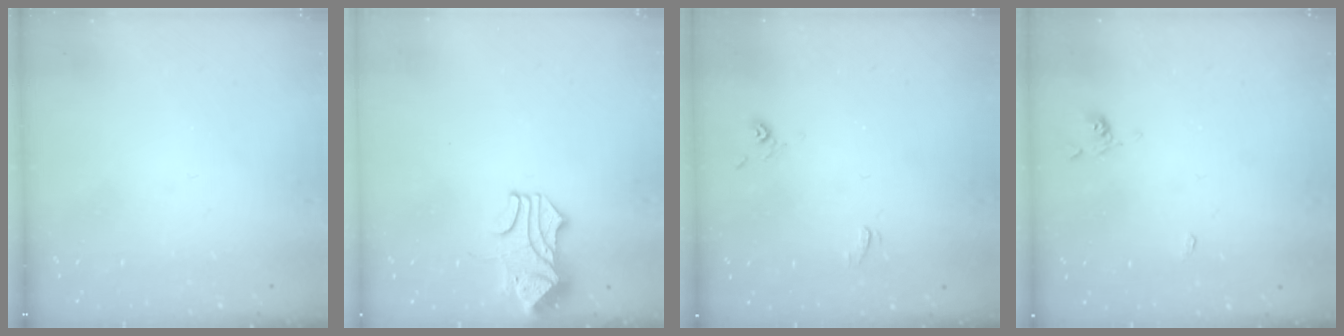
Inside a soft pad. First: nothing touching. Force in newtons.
{"total": 2.1, "press": 1.8, "slide": 0.9}
{"total": 3.1, "press": 3.1, "slide": 0.3}
{"total": 2.6, "press": 2.6, "slide": 0.6}